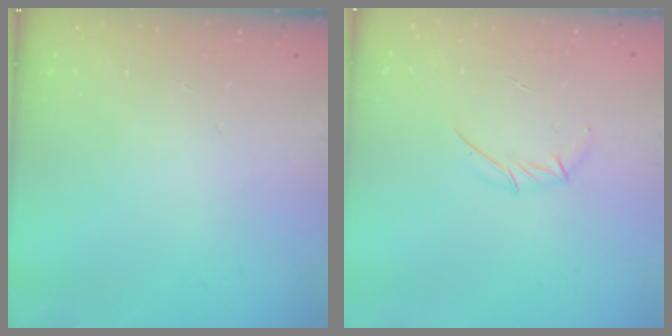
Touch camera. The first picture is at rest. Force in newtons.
{"total": 3.9, "press": 3.8, "slide": 0.8}